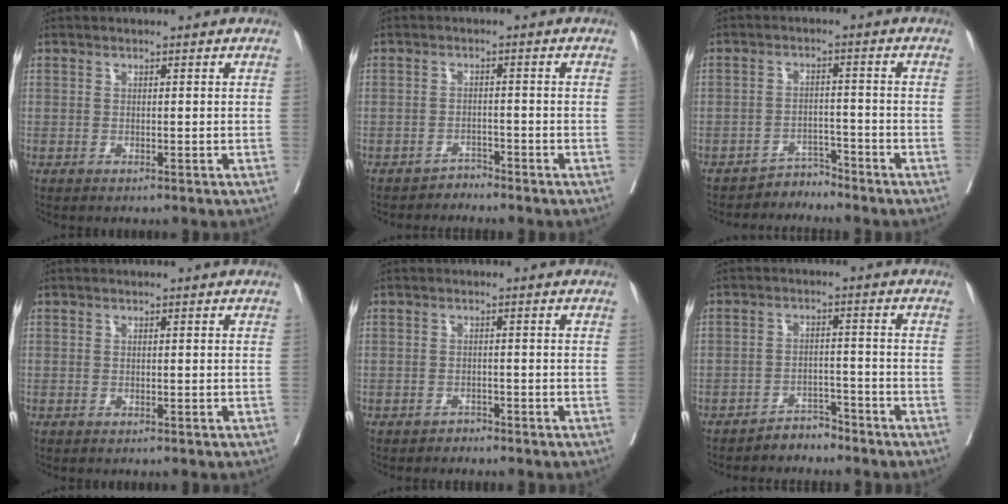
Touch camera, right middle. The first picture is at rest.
{"total": 1.7, "force": [-1.6, 0.0, -0.5], "torque": [0.015, -0.006, -0.026]}
{"total": 3.0, "force": [-2.8, 0.3, -1.0], "torque": [0.025, -0.001, -0.045]}
{"total": 0.0}
{"total": 1.0, "force": [-1.0, 0.3, -0.2], "torque": [0.004, -0.002, -0.019]}
{"total": 3.3, "force": [-3.1, 1.0, 0.0], "torque": [0.004, -0.001, -0.051]}